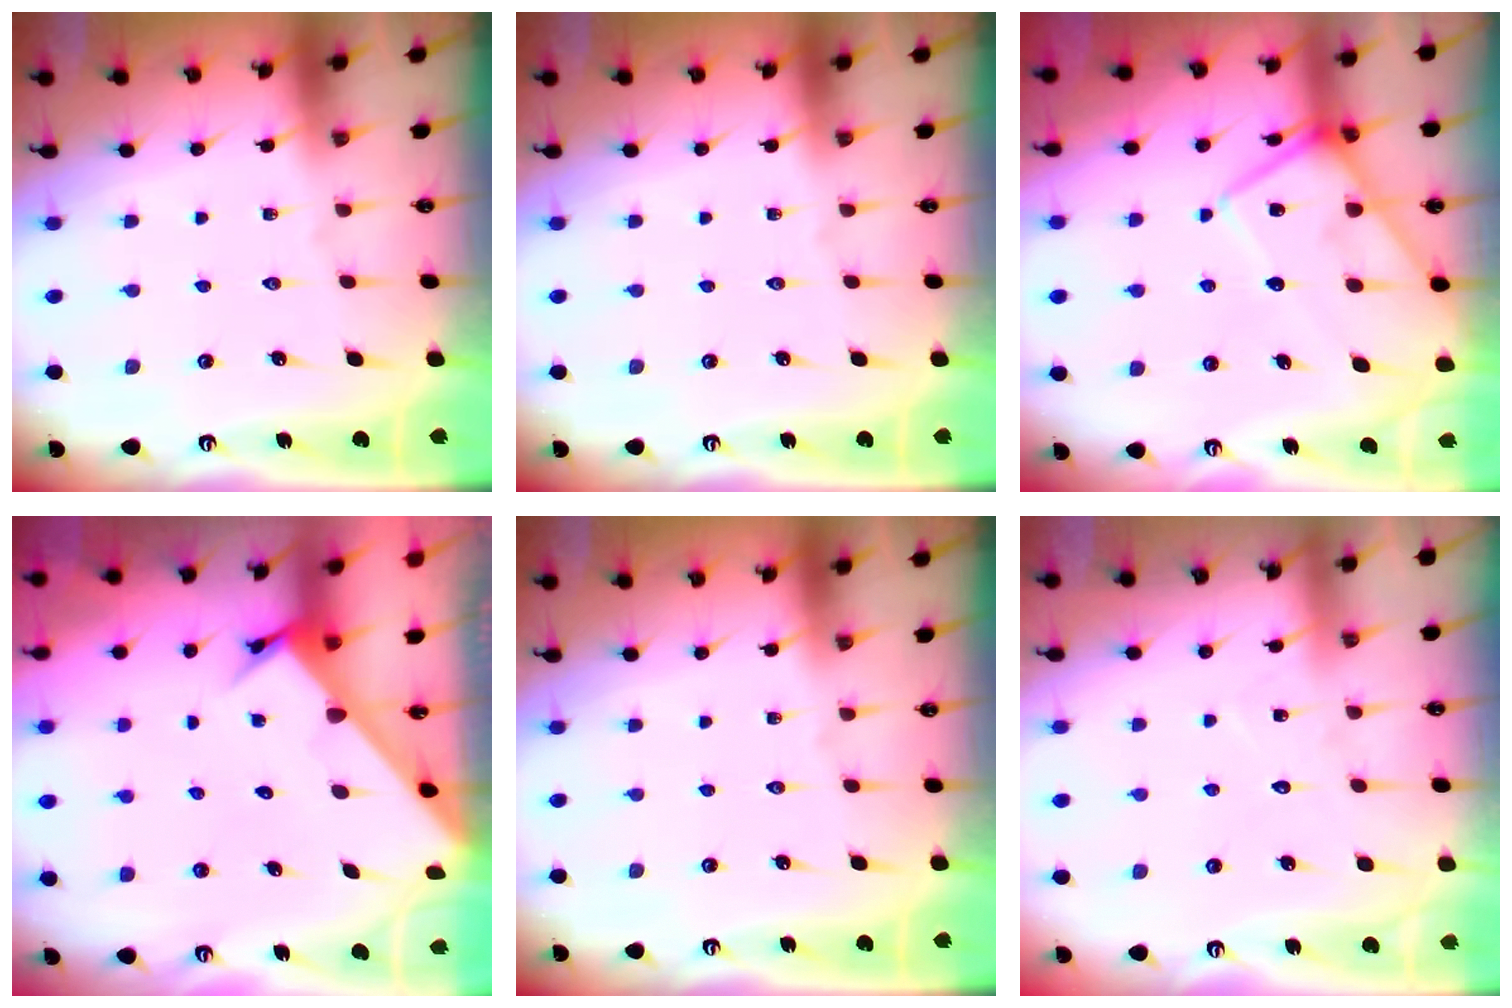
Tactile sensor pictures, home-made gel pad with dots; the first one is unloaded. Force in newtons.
{"total": 0.0}
{"total": 14.2, "press": 14.1, "slide": 1.2}
{"total": 3.6, "press": 3.6, "slide": 0.2}
{"total": 0.0}
{"total": 6.8, "press": 6.8, "slide": 0.6}